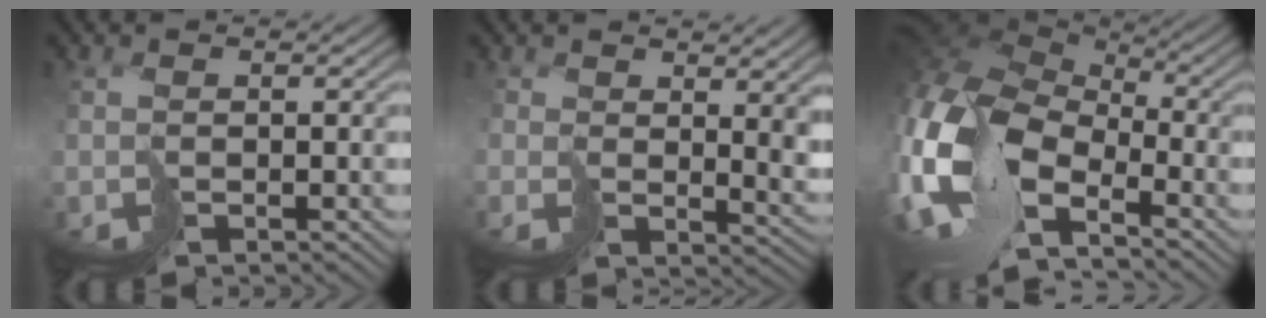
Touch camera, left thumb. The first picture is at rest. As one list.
[{"total": 4.7, "force": [3.2, 2.3, 2.6], "torque": [-0.061, -0.007, 0.070]}, {"total": 16.1, "force": [-4.5, 9.8, 11.9], "torque": [-0.307, -0.017, -0.077]}]